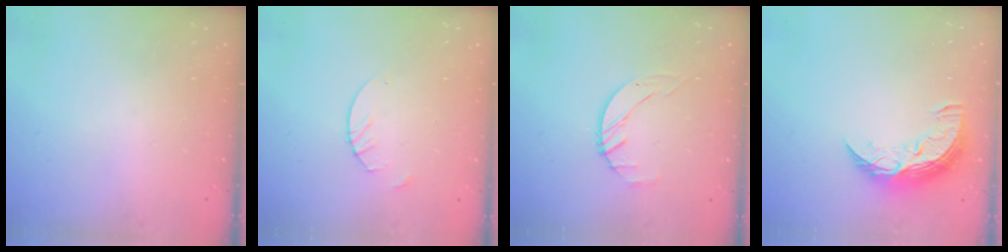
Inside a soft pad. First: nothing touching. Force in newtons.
{"total": 2.7, "press": 2.7, "slide": 0.2}
{"total": 2.0, "press": 2.0, "slide": 0.3}
{"total": 10.7, "press": 10.6, "slide": 0.6}